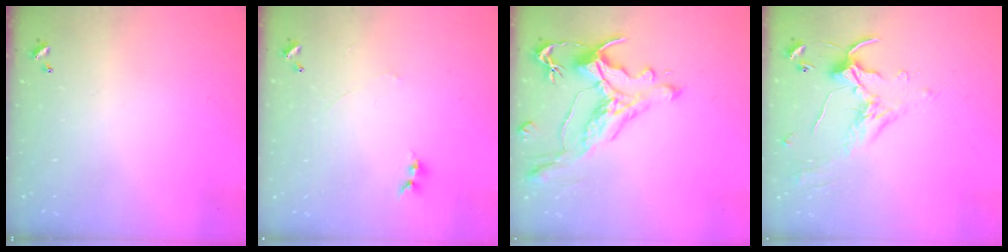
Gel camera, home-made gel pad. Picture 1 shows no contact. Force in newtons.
{"total": 0.0}
{"total": 1.7, "press": 1.2, "slide": 1.1}
{"total": 1.2, "press": 0.6, "slide": 1.1}